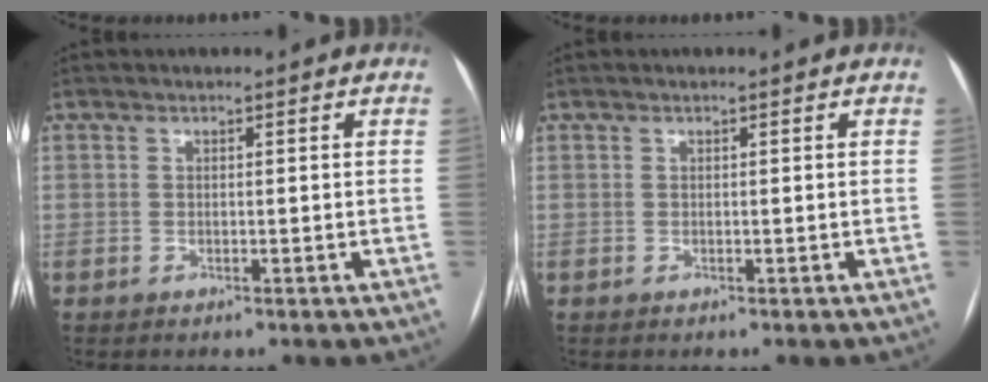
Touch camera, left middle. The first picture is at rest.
{"total": 0.0}